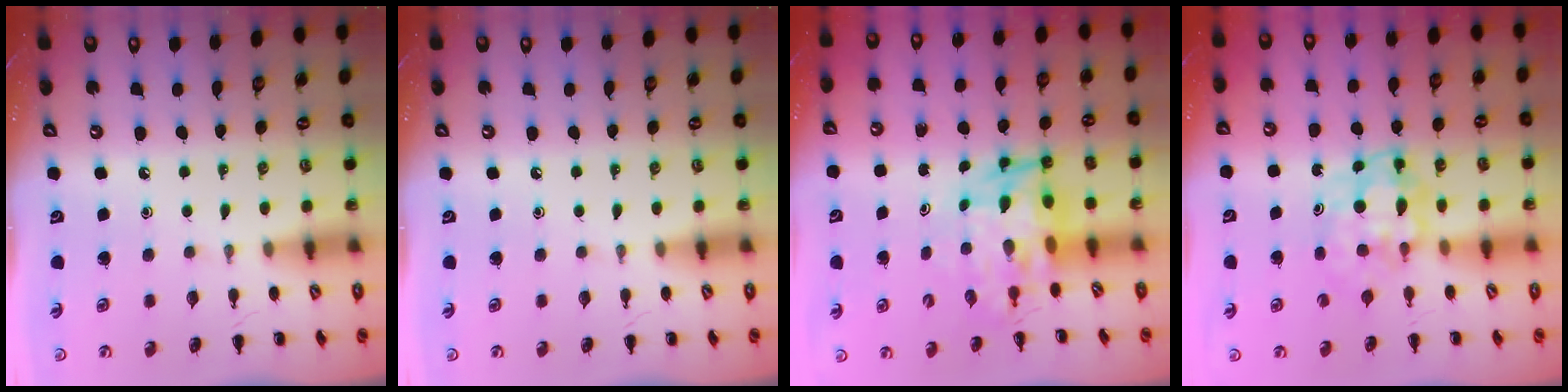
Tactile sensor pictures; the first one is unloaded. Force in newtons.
{"total": 0.0}
{"total": 6.2, "press": 5.9, "slide": 2.0}
{"total": 5.2, "press": 5.1, "slide": 1.0}